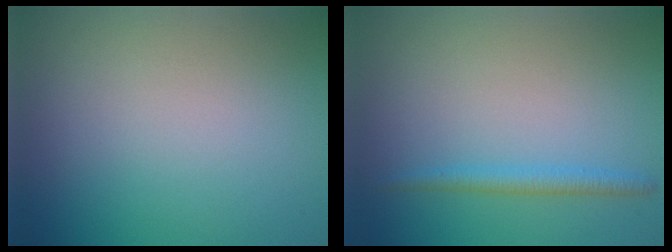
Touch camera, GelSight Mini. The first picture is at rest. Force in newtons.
{"total": 1.6, "press": 1.6, "slide": 0.1}